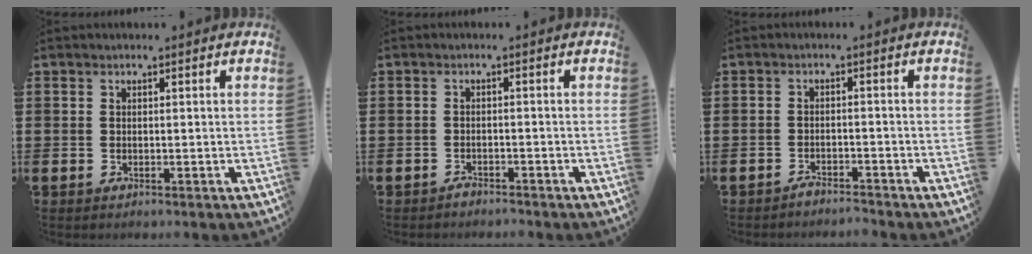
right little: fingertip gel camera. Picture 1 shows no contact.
{"total": 1.2, "force": [-1.2, 0.1, -0.1], "torque": [-0.002, 0.002, -0.025]}
{"total": 1.9, "force": [-1.8, 0.0, 0.1], "torque": [-0.006, 0.003, -0.038]}